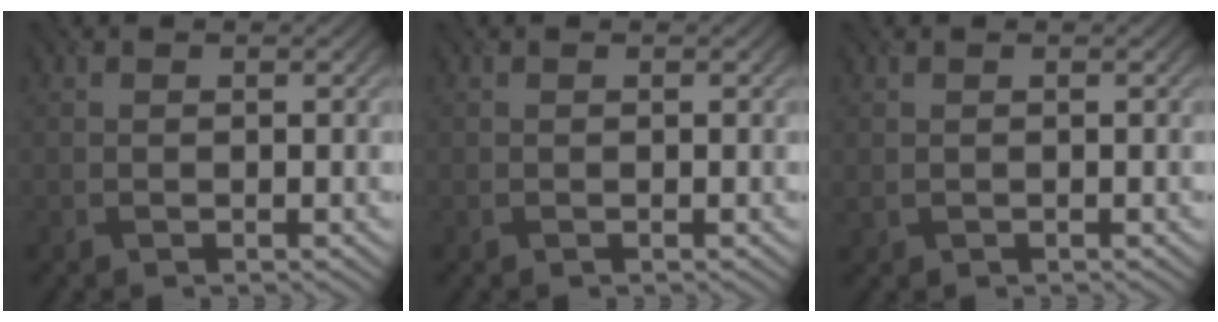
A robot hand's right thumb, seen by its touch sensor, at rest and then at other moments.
{"total": 0.0}
{"total": 0.6, "force": [0.2, 0.5, 0.3], "torque": [-0.009, -0.002, 0.009]}